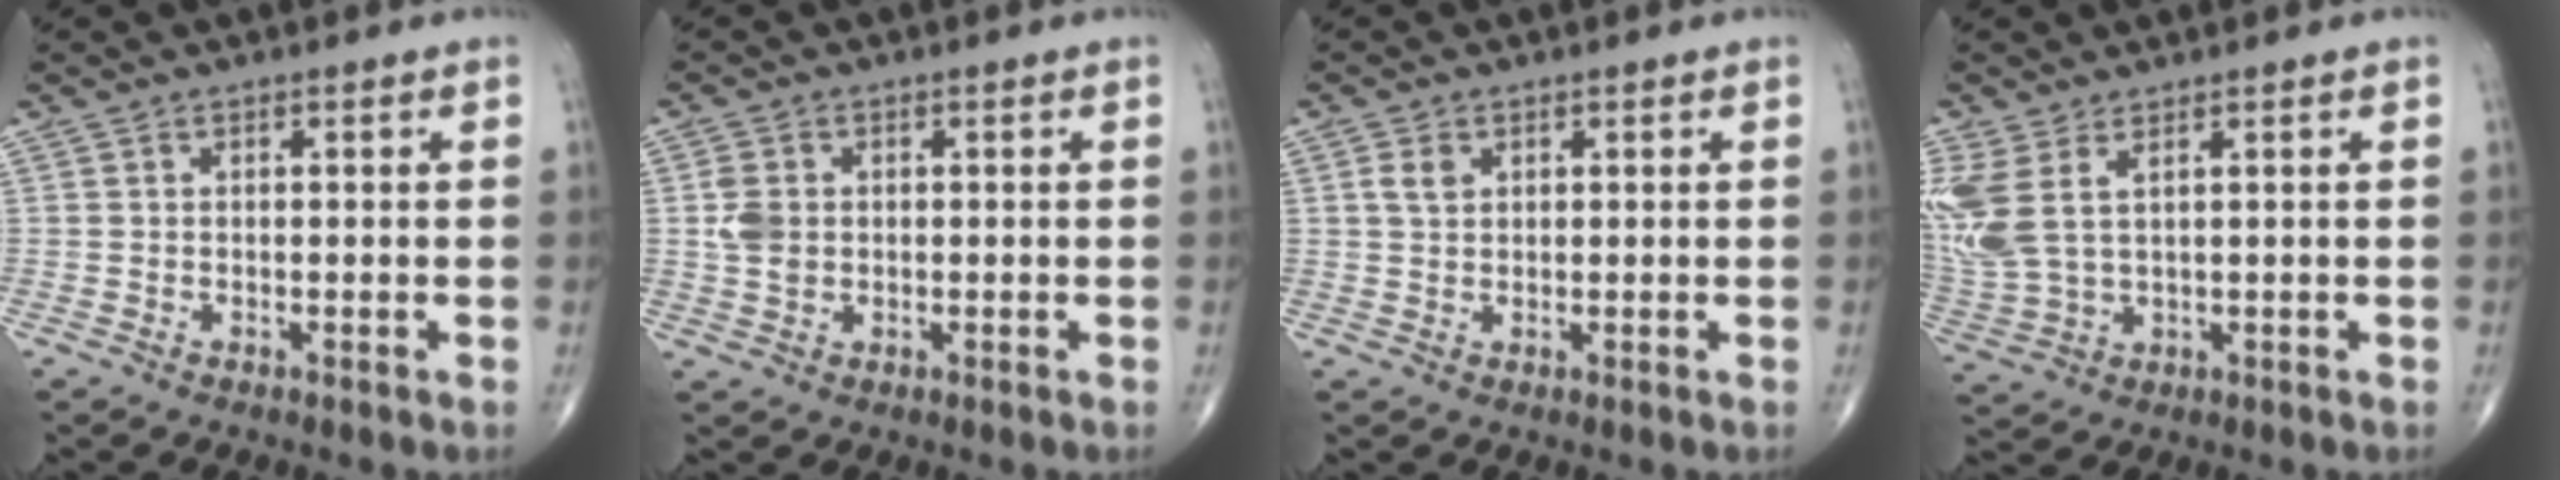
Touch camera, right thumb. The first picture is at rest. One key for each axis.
{"total": 4.0, "fx": 0.3, "fy": 3.2, "fz": 2.5, "tx": -0.044, "ty": 0.002, "tz": 0.009}
{"total": 2.6, "fx": 1.0, "fy": 1.8, "fz": 1.5, "tx": -0.025, "ty": 0.001, "tz": 0.020}
{"total": 10.9, "fx": 3.9, "fy": 5.6, "fz": 8.5, "tx": -0.227, "ty": -0.009, "tz": 0.093}